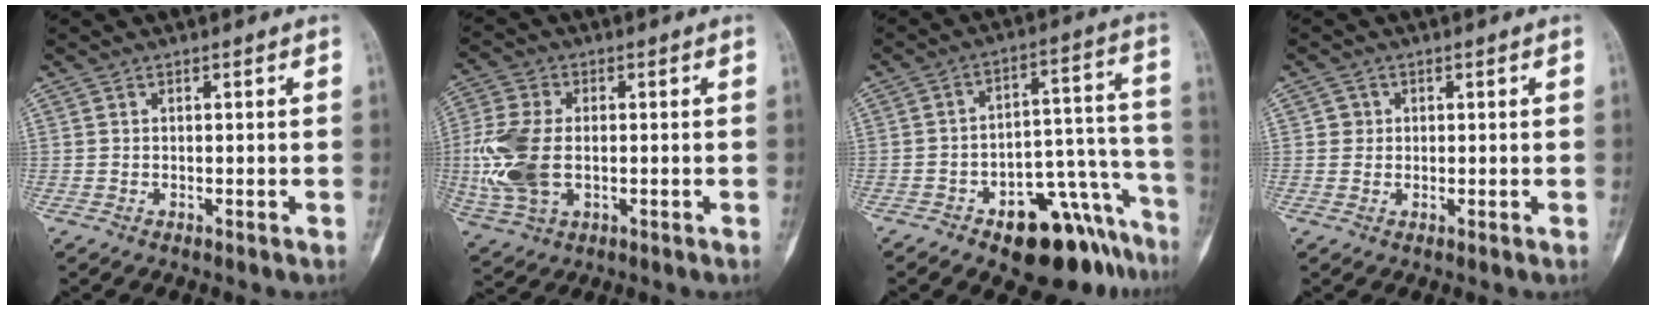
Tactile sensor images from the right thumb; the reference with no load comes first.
{"total": 12.7, "force": [-1.0, 7.8, 10.0], "torque": [-0.228, 0.001, -0.013]}
{"total": 17.3, "force": [-11.0, 7.9, 10.7], "torque": [-0.071, 0.117, -0.156]}
{"total": 1.9, "force": [0.3, 1.8, 0.2], "torque": [0.012, 0.004, 0.002]}